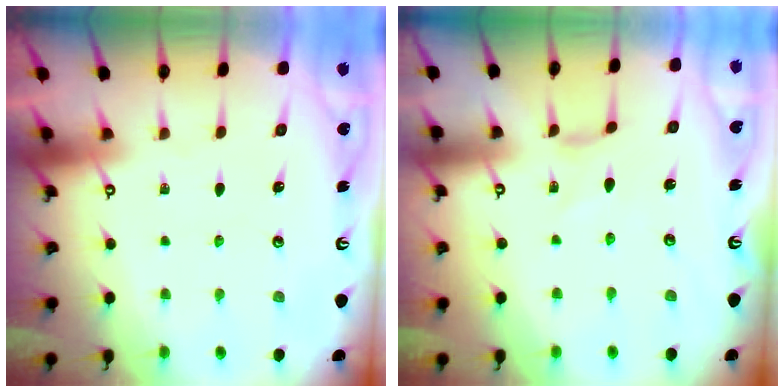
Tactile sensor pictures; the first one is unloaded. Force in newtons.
{"total": 0.0}